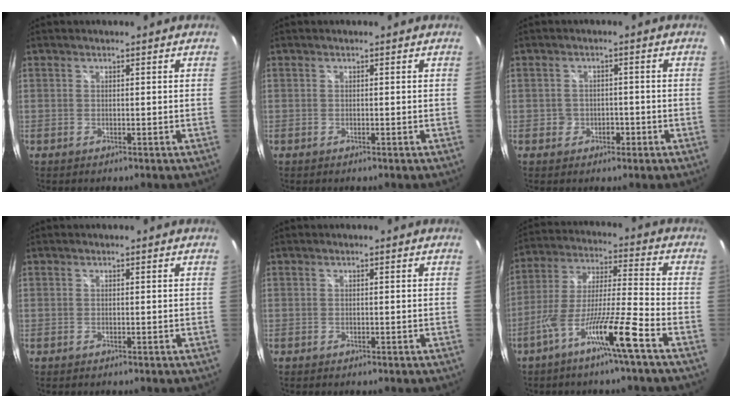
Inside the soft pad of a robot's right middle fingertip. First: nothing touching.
{"total": 0.0}
{"total": 2.9, "force": [-1.1, 2.6, 0.5], "torque": [-0.010, 0.003, -0.018]}
{"total": 0.0}
{"total": 0.0}
{"total": 12.6, "force": [-7.3, -0.5, 10.3], "torque": [-0.204, -0.004, -0.137]}